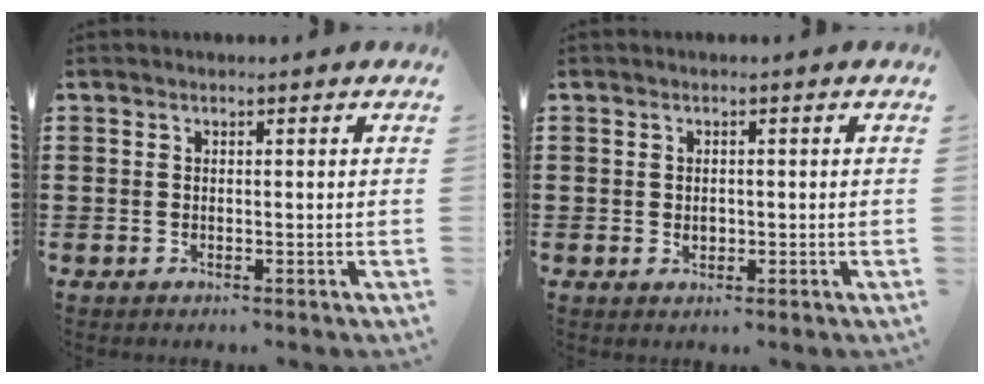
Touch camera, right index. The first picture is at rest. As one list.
[{"total": 1.0, "force": [0.0, 0.7, 0.7], "torque": [-0.015, 0.004, 0.000]}]